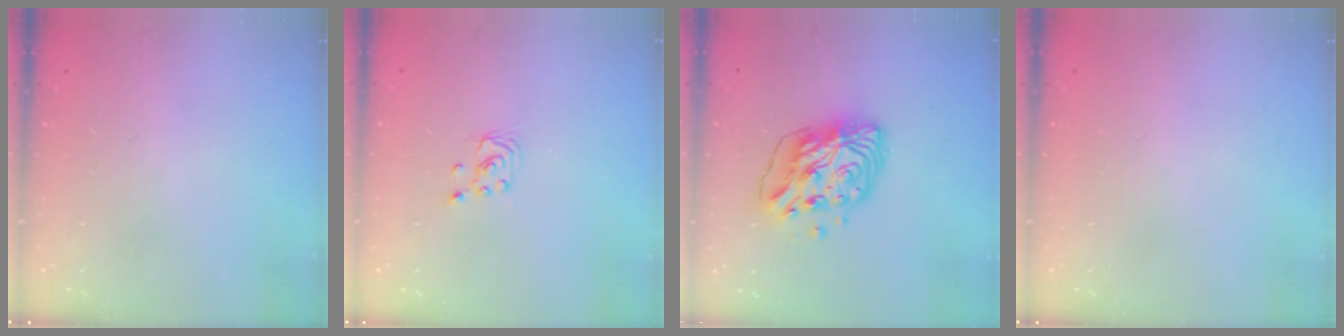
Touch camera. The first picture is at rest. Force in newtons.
{"total": 2.0, "press": 2.0, "slide": 0.2}
{"total": 12.2, "press": 12.1, "slide": 1.2}
{"total": 0.0}